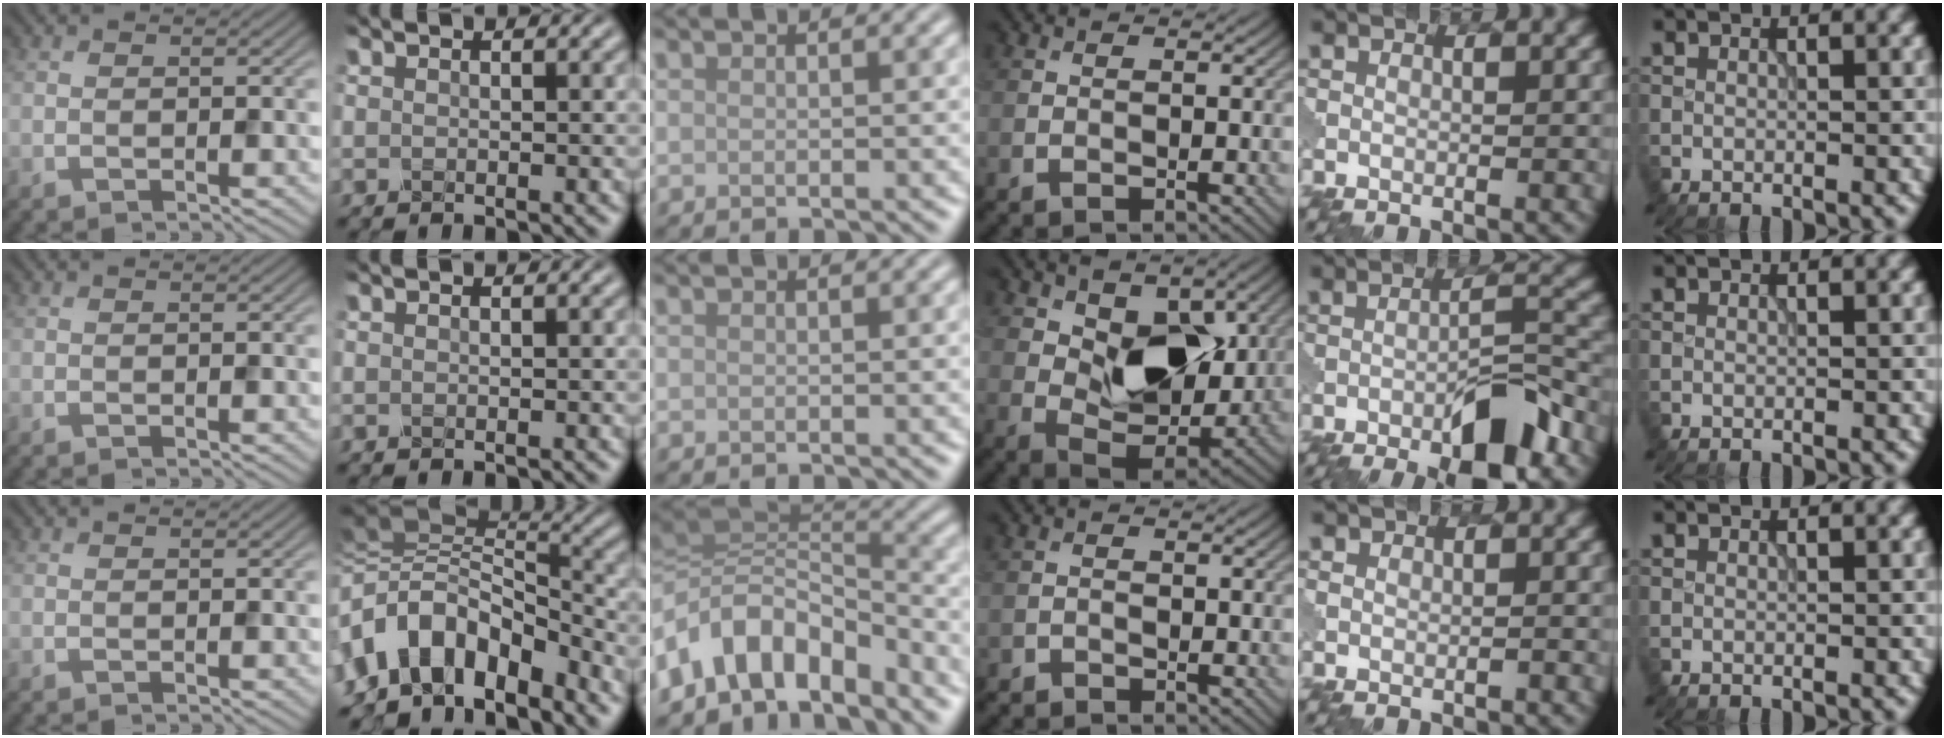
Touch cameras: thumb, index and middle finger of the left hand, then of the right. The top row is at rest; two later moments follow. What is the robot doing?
{"motion": "insert", "object": "pin"}